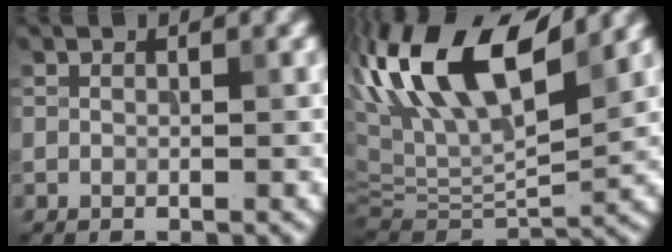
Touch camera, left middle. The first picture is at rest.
{"total": 13.3, "force": [5.3, 5.0, 11.2], "torque": [-0.209, 0.019, 0.093]}